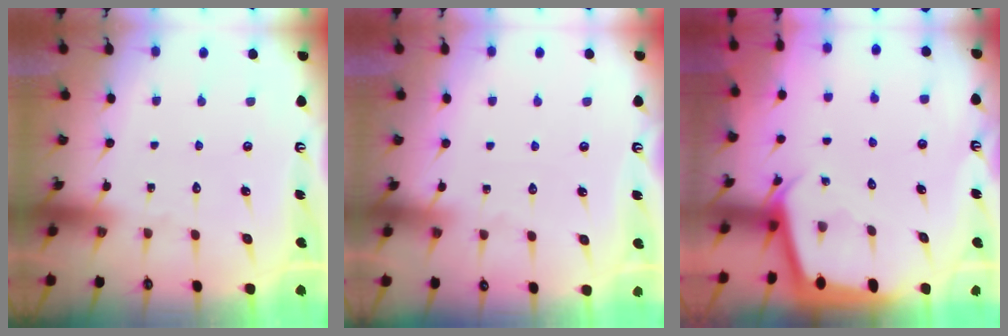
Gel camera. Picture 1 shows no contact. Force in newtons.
{"total": 2.2, "press": 2.2, "slide": 0.4}
{"total": 2.3, "press": 2.3, "slide": 0.1}